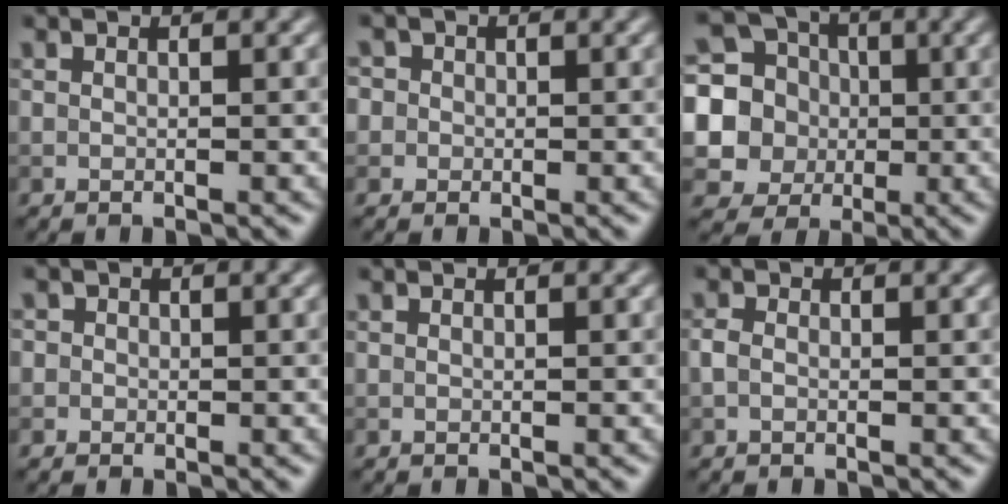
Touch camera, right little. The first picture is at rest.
{"total": 3.5, "force": [1.0, 3.1, 1.2], "torque": [-0.001, 0.021, -0.009]}
{"total": 8.2, "force": [0.4, 7.5, 3.2], "torque": [-0.080, 0.004, -0.021]}
{"total": 2.0, "force": [0.5, 1.9, 0.5], "torque": [0.016, 0.010, -0.009]}
{"total": 0.0}
{"total": 0.9, "force": [-0.3, 0.7, 0.6], "torque": [-0.014, 0.000, -0.010]}